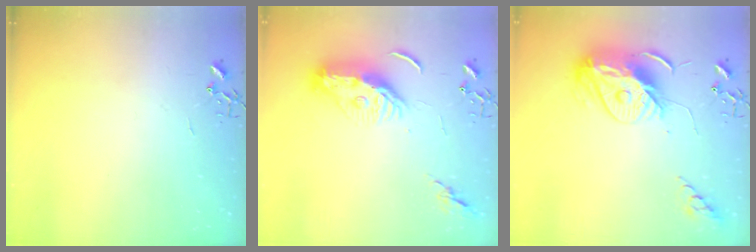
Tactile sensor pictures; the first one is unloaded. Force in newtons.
{"total": 11.7, "press": 11.6, "slide": 1.0}
{"total": 13.9, "press": 13.8, "slide": 1.3}